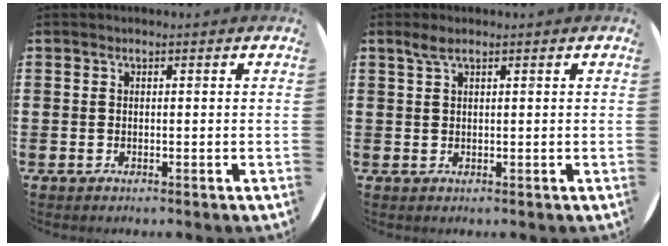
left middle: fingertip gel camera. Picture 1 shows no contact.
{"total": 1.6, "force": [1.1, 0.3, 1.2], "torque": [-0.024, 0.004, 0.019]}